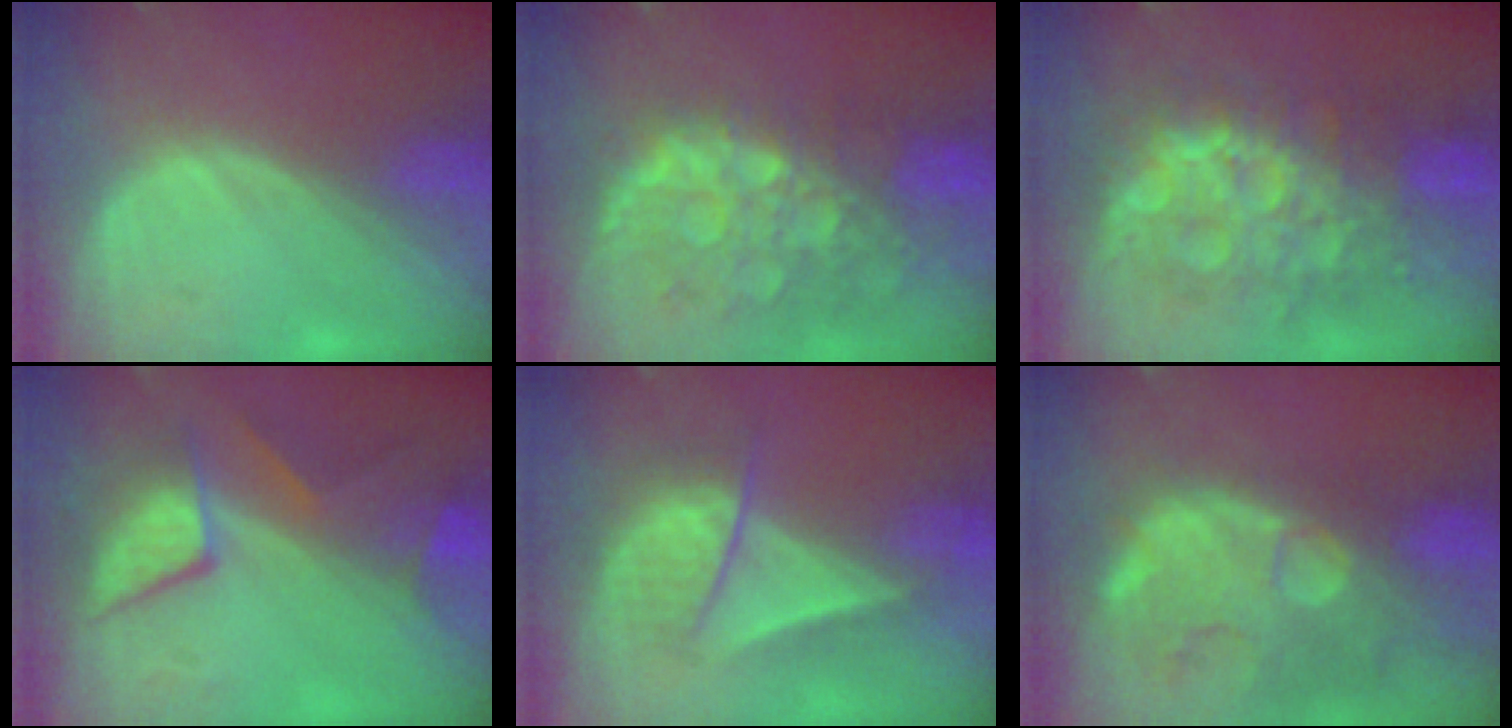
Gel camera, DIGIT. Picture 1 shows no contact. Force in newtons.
{"total": 11.2, "press": 9.8, "slide": 5.5}
{"total": 12.4, "press": 12.3, "slide": 1.3}
{"total": 7.7, "press": 7.7, "slide": 0.7}
{"total": 6.6, "press": 6.6, "slide": 0.5}
{"total": 14.6, "press": 11.8, "slide": 8.6}